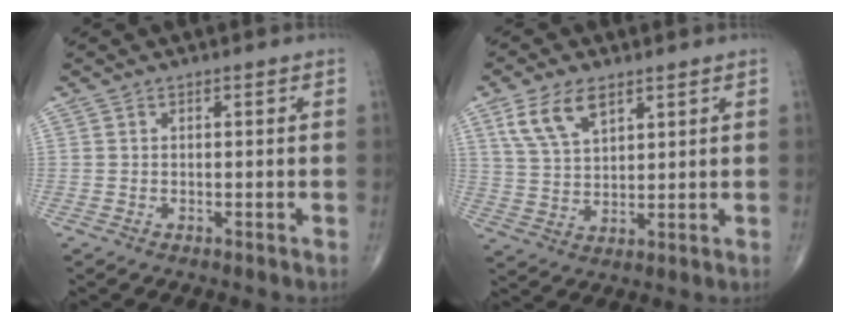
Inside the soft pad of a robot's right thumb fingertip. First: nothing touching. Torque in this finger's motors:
{"motor_torque": [0.05, 0.07, 0.25, 0.14, 0.14]}